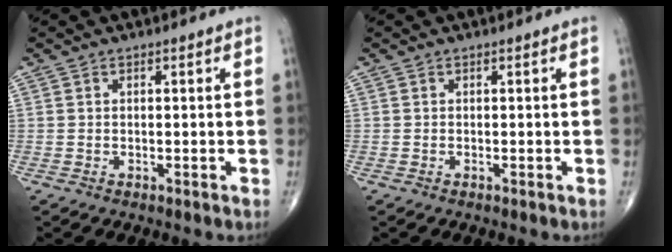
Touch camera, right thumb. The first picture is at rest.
{"total": 0.0}